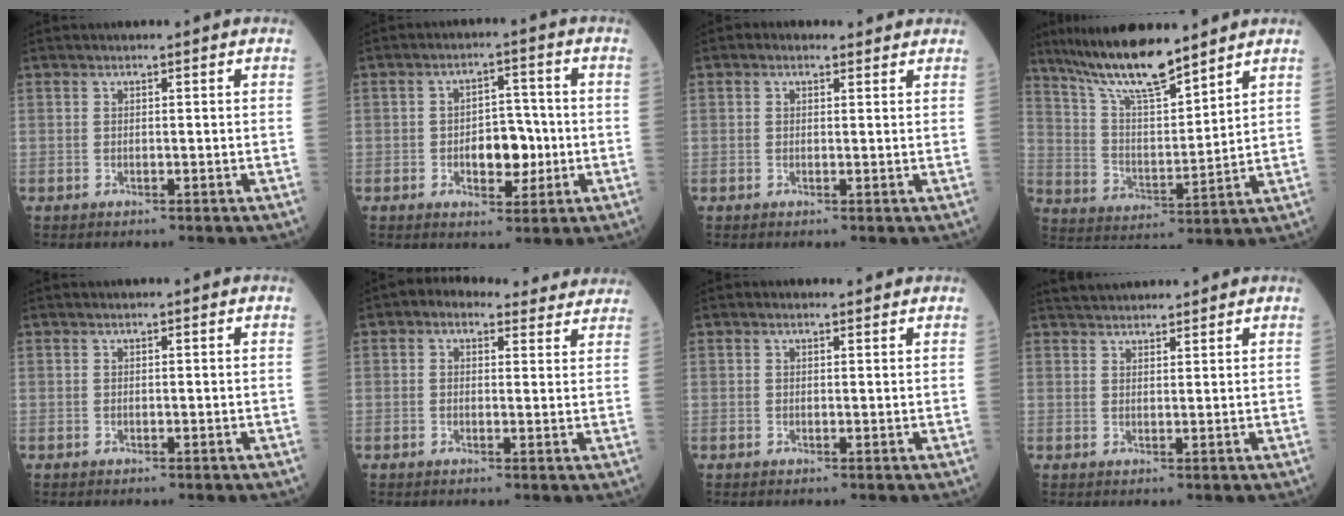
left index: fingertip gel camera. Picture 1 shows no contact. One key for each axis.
{"total": 6.3, "fx": -1.2, "fy": 3.5, "fz": 5.1, "tx": -0.078, "ty": 0.012, "tz": -0.015}
{"total": 1.8, "fx": 1.2, "fy": 1.2, "fz": 0.5, "tx": -0.011, "ty": 0.014, "tz": 0.014}
{"total": 12.9, "fx": 10.8, "fy": 1.7, "fz": 6.9, "tx": -0.132, "ty": 0.002, "tz": 0.202}
{"total": 0.0}
{"total": 8.4, "fx": 6.9, "fy": 4.0, "fz": 2.5, "tx": -0.019, "ty": 0.033, "tz": 0.075}
{"total": 0.8, "fx": 0.7, "fy": 0.4, "fz": 0.2, "tx": -0.012, "ty": 0.006, "tz": 0.008}
{"total": 6.4, "fx": 6.0, "fy": 1.3, "fz": 1.8, "tx": -0.026, "ty": 0.035, "tz": 0.095}